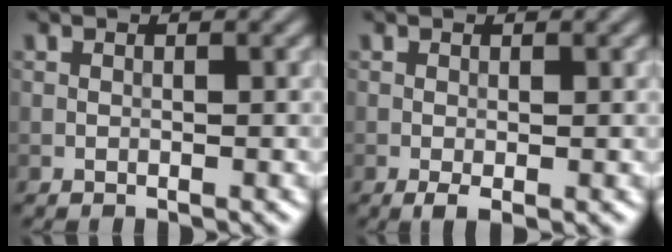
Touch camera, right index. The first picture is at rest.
{"total": 1.2, "force": [-0.4, 0.3, 1.1], "torque": [-0.023, -0.004, -0.007]}